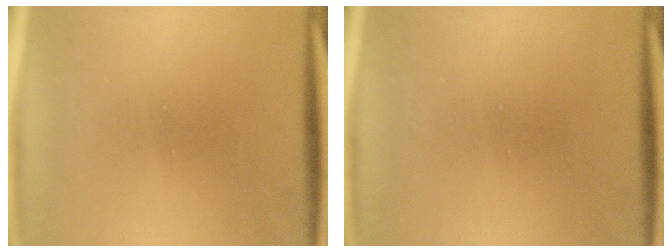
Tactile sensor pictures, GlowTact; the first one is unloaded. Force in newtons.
{"total": 0.0}